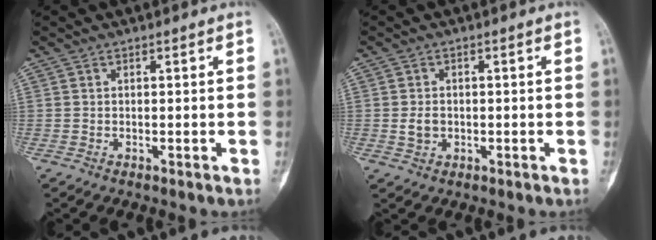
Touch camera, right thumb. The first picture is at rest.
{"total": 2.6, "force": [-0.3, 2.1, 1.5], "torque": [-0.021, 0.003, -0.003]}